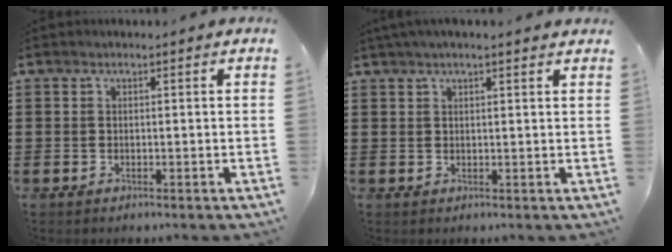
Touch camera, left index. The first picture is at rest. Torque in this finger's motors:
{"motor_torque": [2.13, 0.00, 0.36, 0.21]}